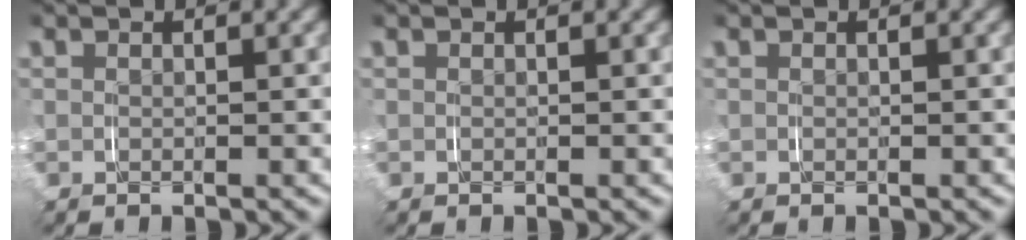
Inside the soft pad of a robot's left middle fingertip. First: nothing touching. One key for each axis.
{"total": 0.0}
{"total": 0.0}